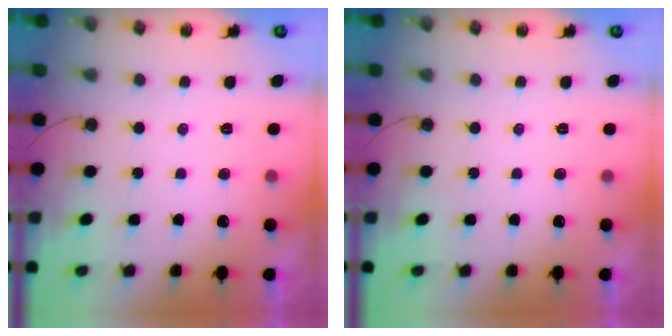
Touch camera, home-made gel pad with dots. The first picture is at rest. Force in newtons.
{"total": 0.0}